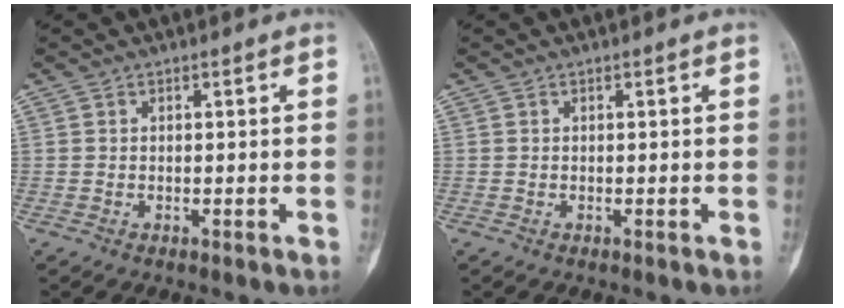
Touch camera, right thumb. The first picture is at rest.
{"total": 0.0}